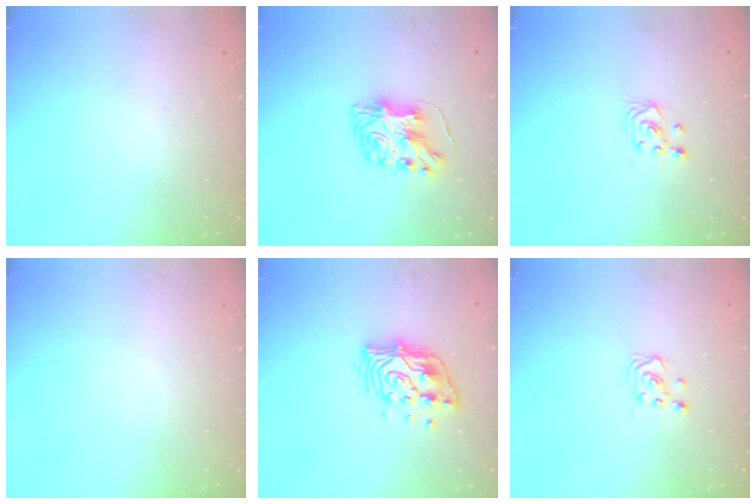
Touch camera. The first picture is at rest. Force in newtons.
{"total": 8.3, "press": 8.3, "slide": 0.2}
{"total": 2.9, "press": 2.7, "slide": 1.0}
{"total": 0.0}
{"total": 13.7, "press": 13.7, "slide": 1.2}
{"total": 2.9, "press": 2.9, "slide": 0.4}